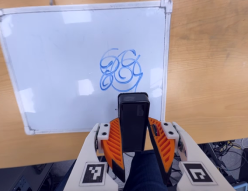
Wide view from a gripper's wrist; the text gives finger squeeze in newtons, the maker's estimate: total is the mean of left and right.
{"total": 4.7, "left": 4.4, "right": 5.0}